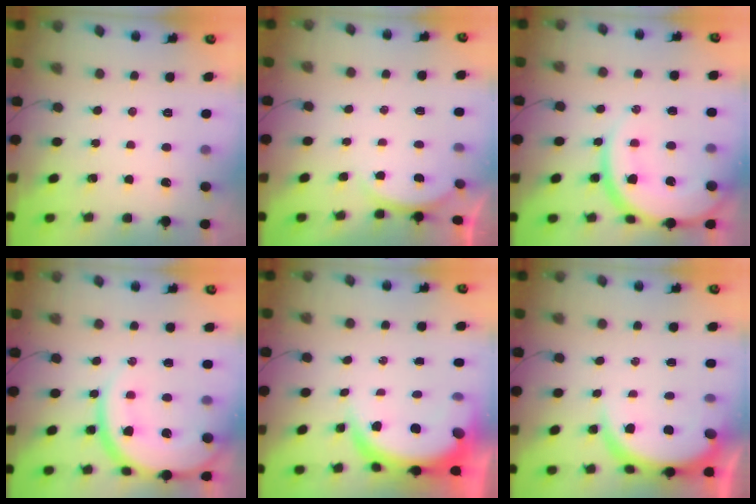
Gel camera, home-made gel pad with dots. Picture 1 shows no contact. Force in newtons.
{"total": 2.4, "press": 2.4, "slide": 0.6}
{"total": 18.4, "press": 18.2, "slide": 2.9}
{"total": 18.4, "press": 18.2, "slide": 2.9}
{"total": 9.3, "press": 9.2, "slide": 1.1}
{"total": 7.7, "press": 7.7, "slide": 0.6}